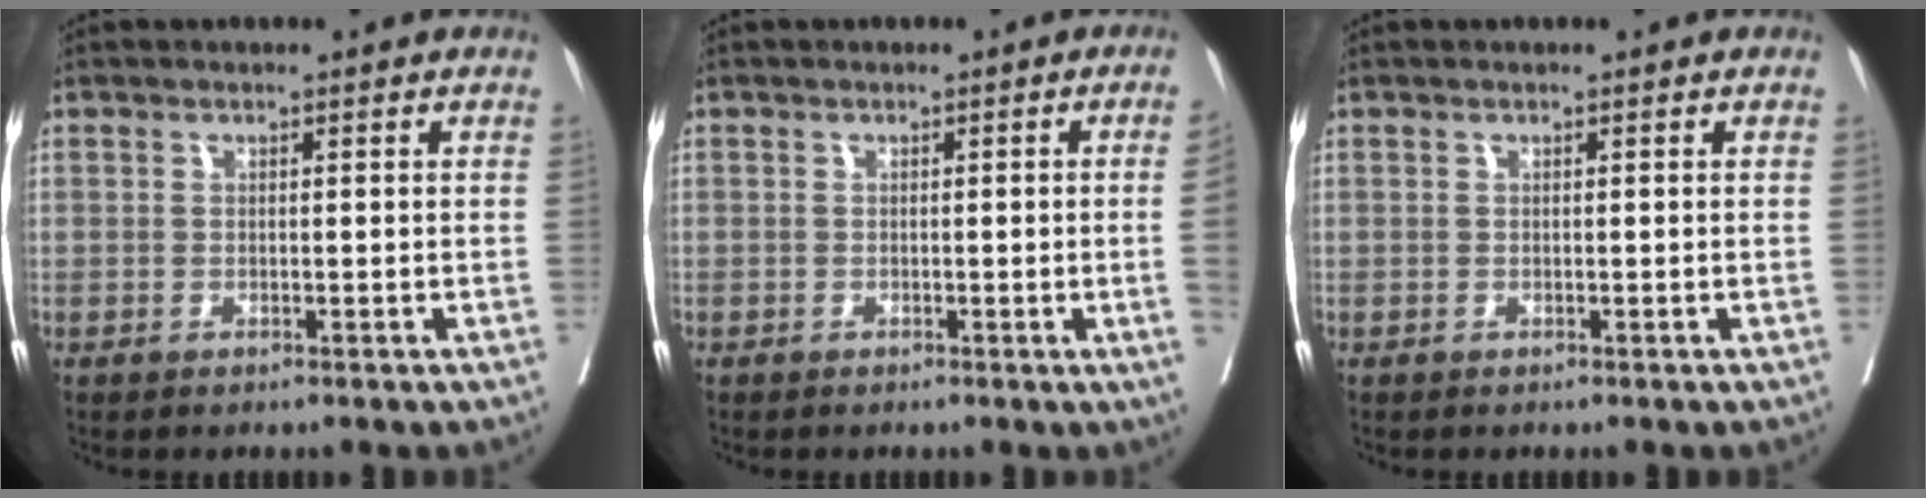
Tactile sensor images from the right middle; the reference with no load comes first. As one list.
[{"total": 2.7, "force": [-0.4, -1.0, 2.5], "torque": [-0.031, -0.004, -0.002]}, {"total": 0.0}]